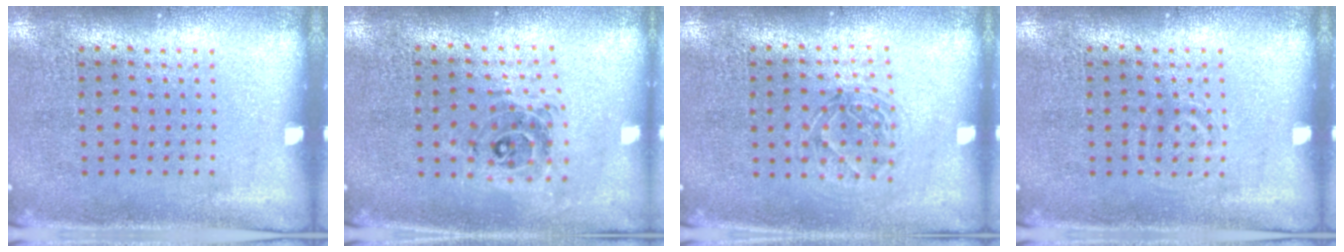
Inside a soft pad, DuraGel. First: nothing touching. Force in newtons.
{"total": 0.7, "press": 0.7, "slide": 0.1}
{"total": 1.2, "press": 1.1, "slide": 0.6}
{"total": 0.8, "press": 0.8, "slide": 0.2}